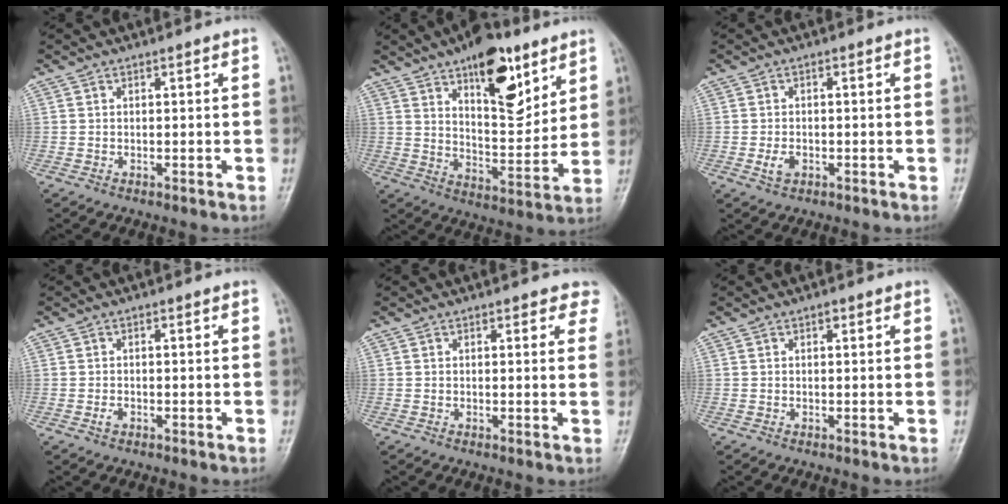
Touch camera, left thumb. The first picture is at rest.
{"total": 16.4, "force": [9.3, 7.1, 11.4], "torque": [-0.127, -0.055, 0.147]}
{"total": 2.6, "force": [-0.9, 1.7, 1.8], "torque": [-0.031, 0.003, -0.014]}
{"total": 1.3, "force": [-0.6, 0.8, 0.8], "torque": [-0.013, 0.003, -0.012]}
{"total": 3.6, "force": [2.7, 1.9, 1.5], "torque": [0.017, -0.009, 0.015]}
{"total": 0.8, "force": [0.4, 0.4, 0.6], "torque": [-0.005, 0.000, 0.003]}